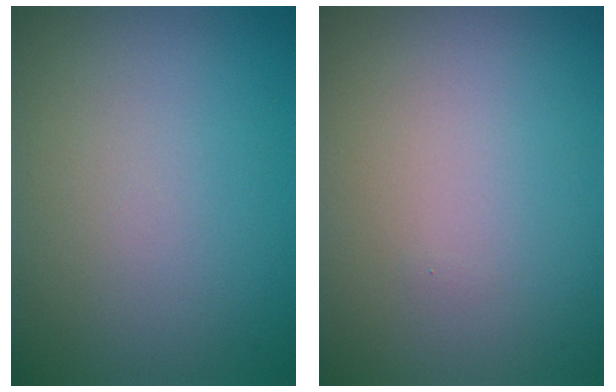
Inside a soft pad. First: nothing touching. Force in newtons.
{"total": 0.0}